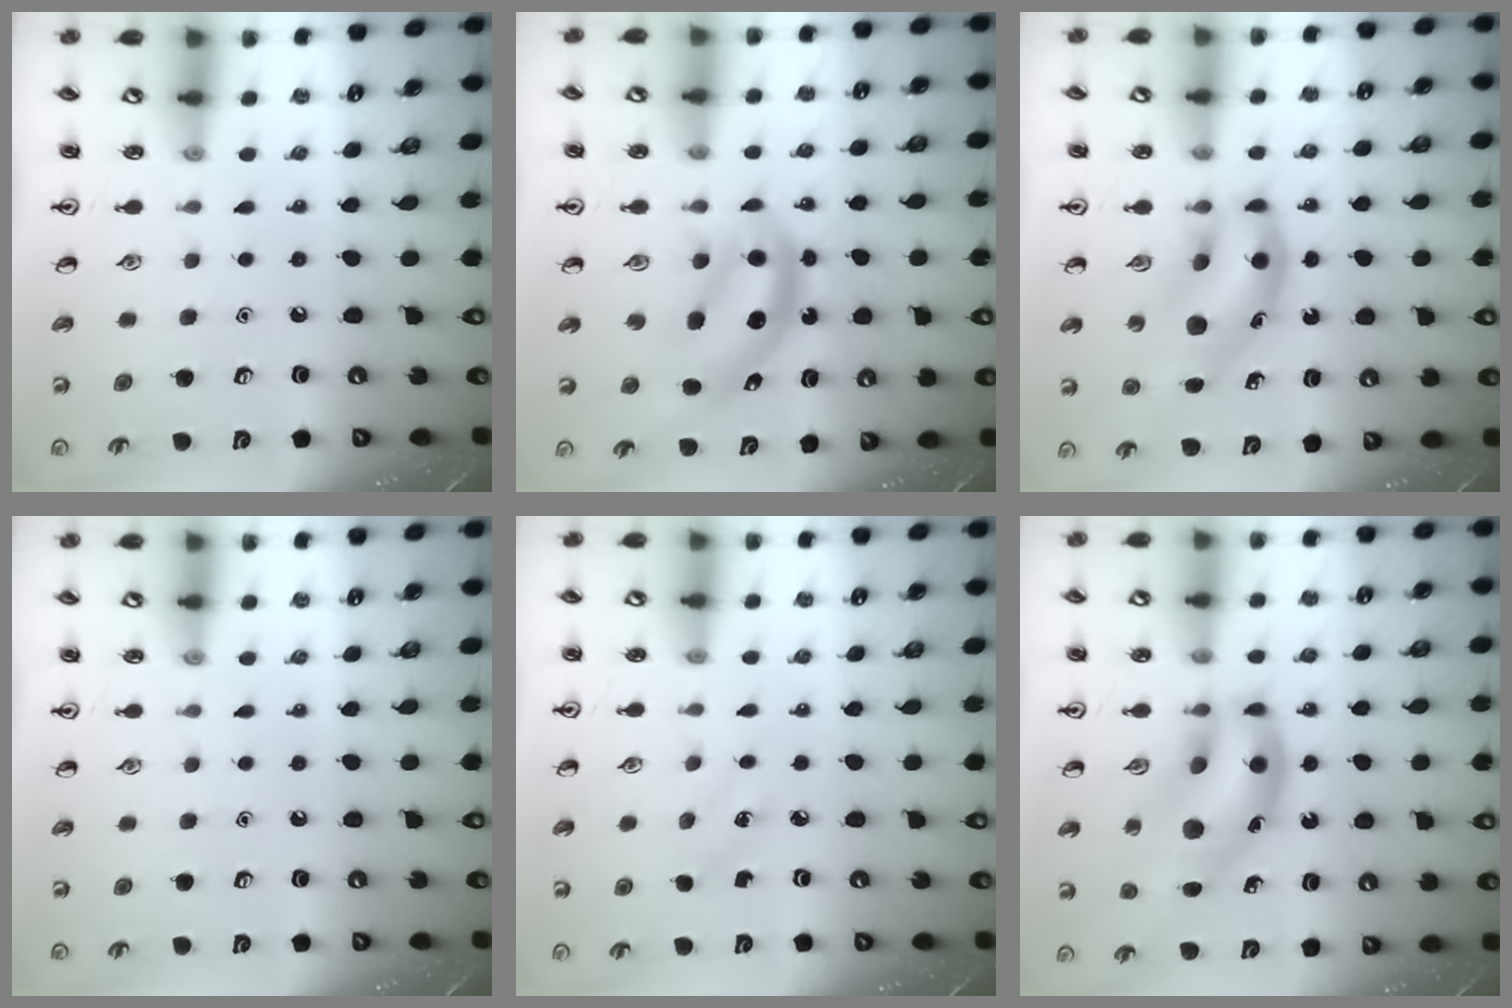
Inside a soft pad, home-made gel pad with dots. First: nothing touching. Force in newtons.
{"total": 5.8, "press": 5.7, "slide": 1.1}
{"total": 11.0, "press": 10.6, "slide": 2.9}
{"total": 0.0}
{"total": 1.9, "press": 1.8, "slide": 0.7}
{"total": 15.9, "press": 15.6, "slide": 3.2}